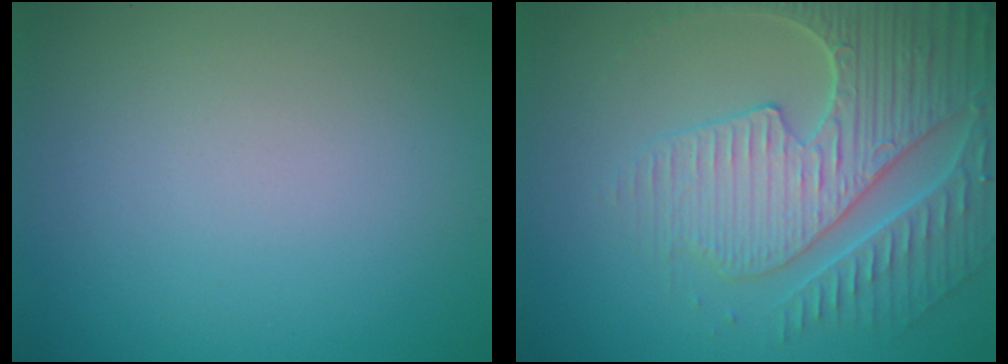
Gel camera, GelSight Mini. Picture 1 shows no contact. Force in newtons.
{"total": 6.7, "press": 5.5, "slide": 3.8}